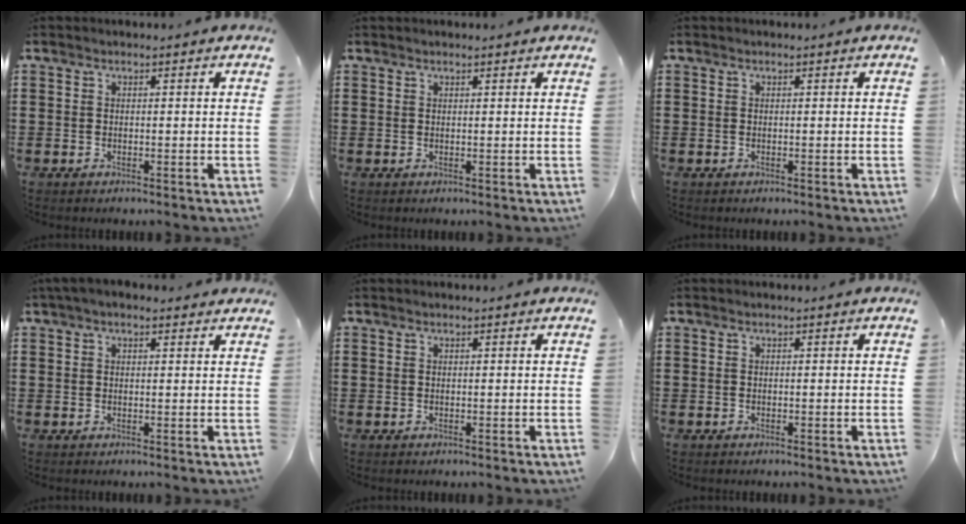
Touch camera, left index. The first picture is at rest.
{"total": 0.6, "force": [0.5, 0.0, 0.3], "torque": [-0.007, 0.000, 0.010]}
{"total": 0.0}
{"total": 1.4, "force": [0.3, 0.8, 1.1], "torque": [-0.022, 0.006, 0.005]}
{"total": 0.0}
{"total": 0.0}